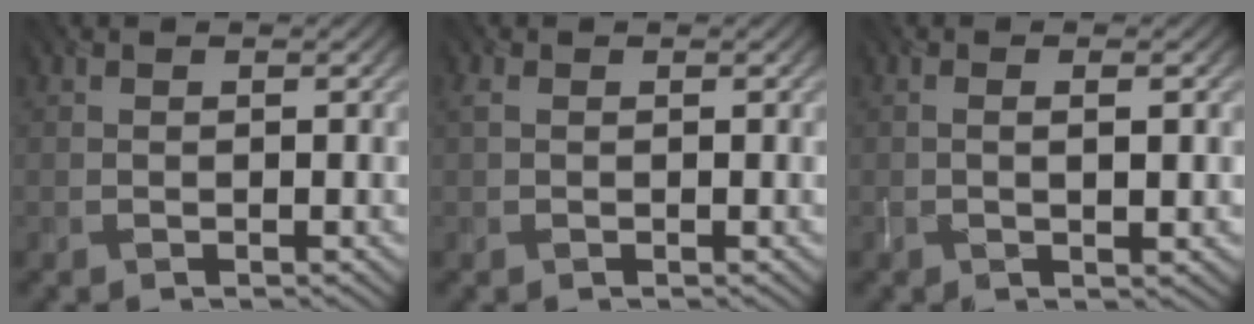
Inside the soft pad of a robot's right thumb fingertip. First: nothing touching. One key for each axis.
{"total": 1.0, "fx": 0.3, "fy": 0.5, "fz": 0.8, "tx": -0.024, "ty": 0.002, "tz": 0.006}
{"total": 2.0, "fx": 0.0, "fy": 0.4, "fz": 2.0, "tx": -0.036, "ty": 0.002, "tz": 0.001}